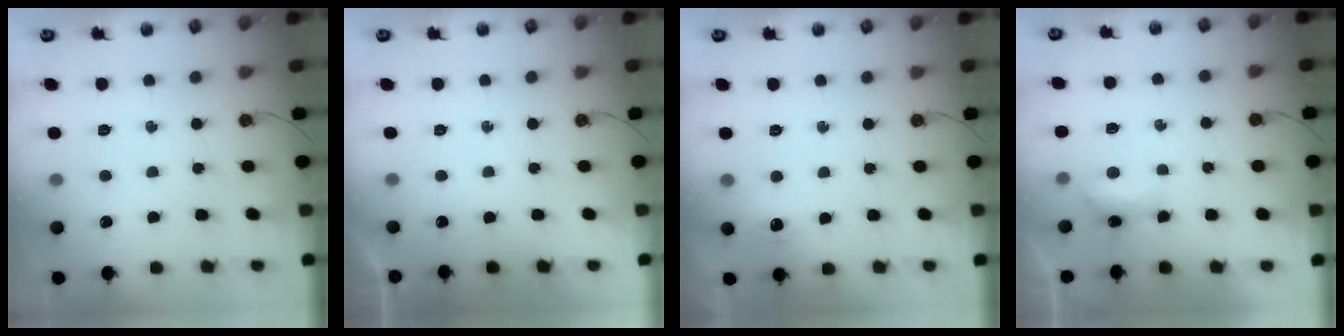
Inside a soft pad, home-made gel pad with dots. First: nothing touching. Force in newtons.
{"total": 0.0}
{"total": 5.4, "press": 5.3, "slide": 1.1}
{"total": 4.5, "press": 4.4, "slide": 0.8}